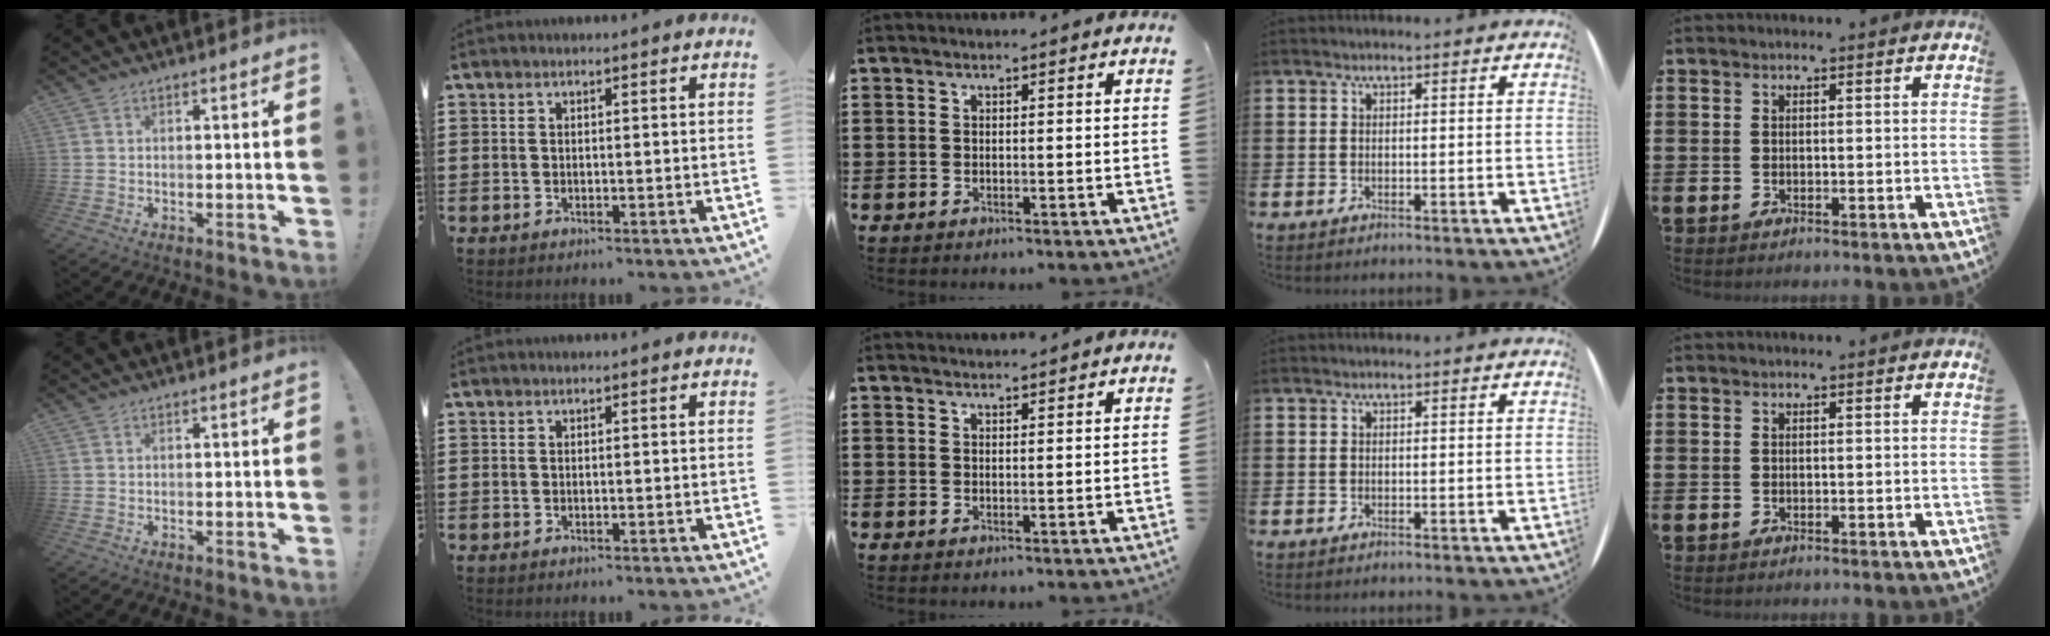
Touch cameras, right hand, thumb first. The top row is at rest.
{"middle": {"total": 1.3, "force": [1.3, -0.1, 0.0], "torque": [-0.003, -0.001, 0.024]}}